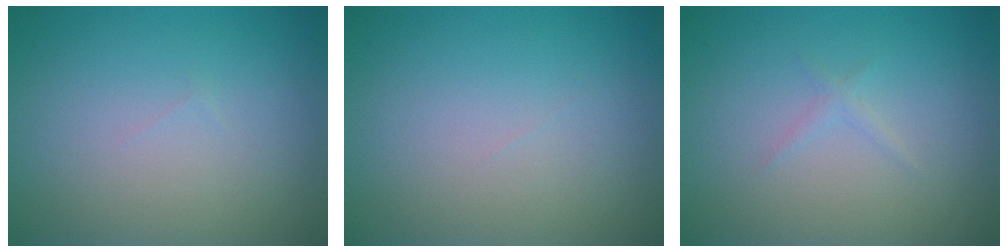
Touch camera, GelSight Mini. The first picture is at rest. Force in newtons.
{"total": 0.0}
{"total": 0.7, "press": 0.7, "slide": 0.0}